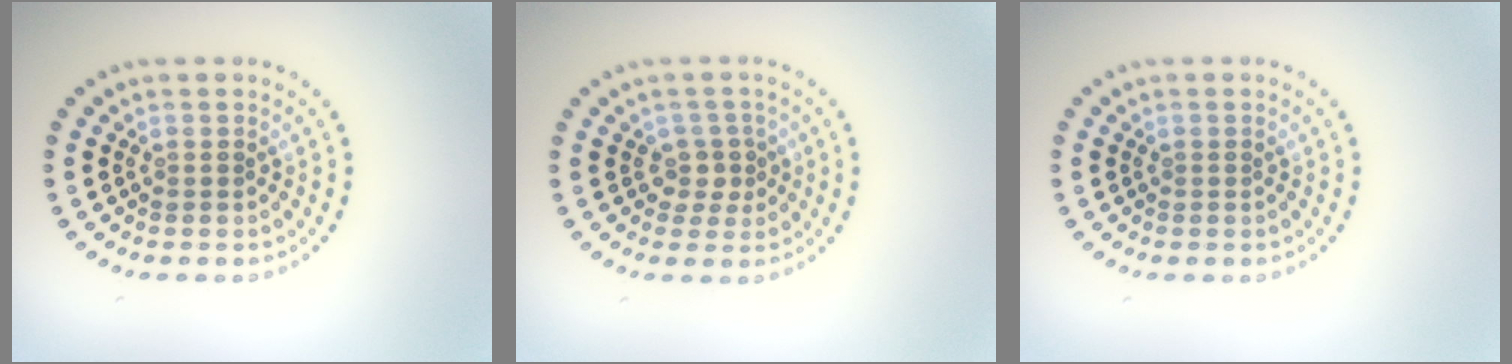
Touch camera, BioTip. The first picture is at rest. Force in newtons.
{"total": 1.9, "press": 1.5, "slide": 1.2}
{"total": 0.0}